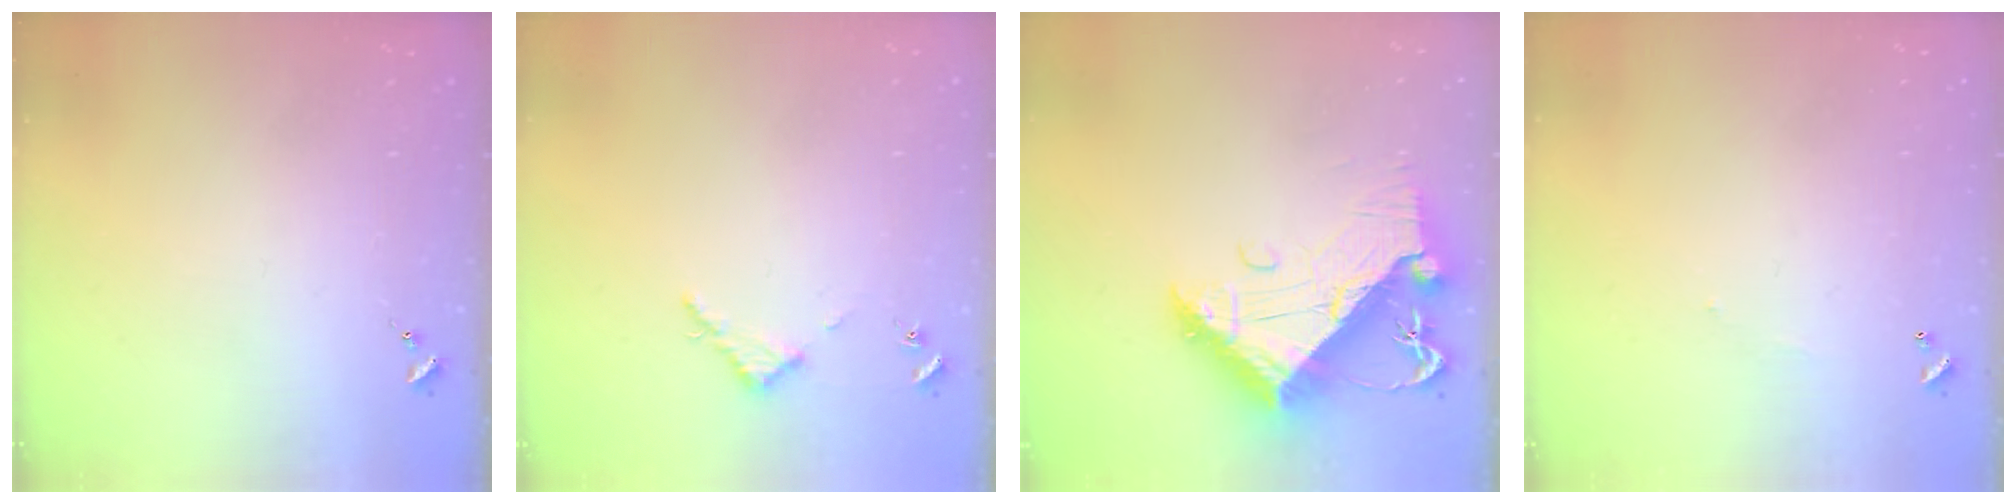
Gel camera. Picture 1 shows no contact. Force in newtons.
{"total": 2.8, "press": 2.8, "slide": 0.3}
{"total": 13.2, "press": 13.1, "slide": 1.4}
{"total": 3.8, "press": 3.8, "slide": 0.1}